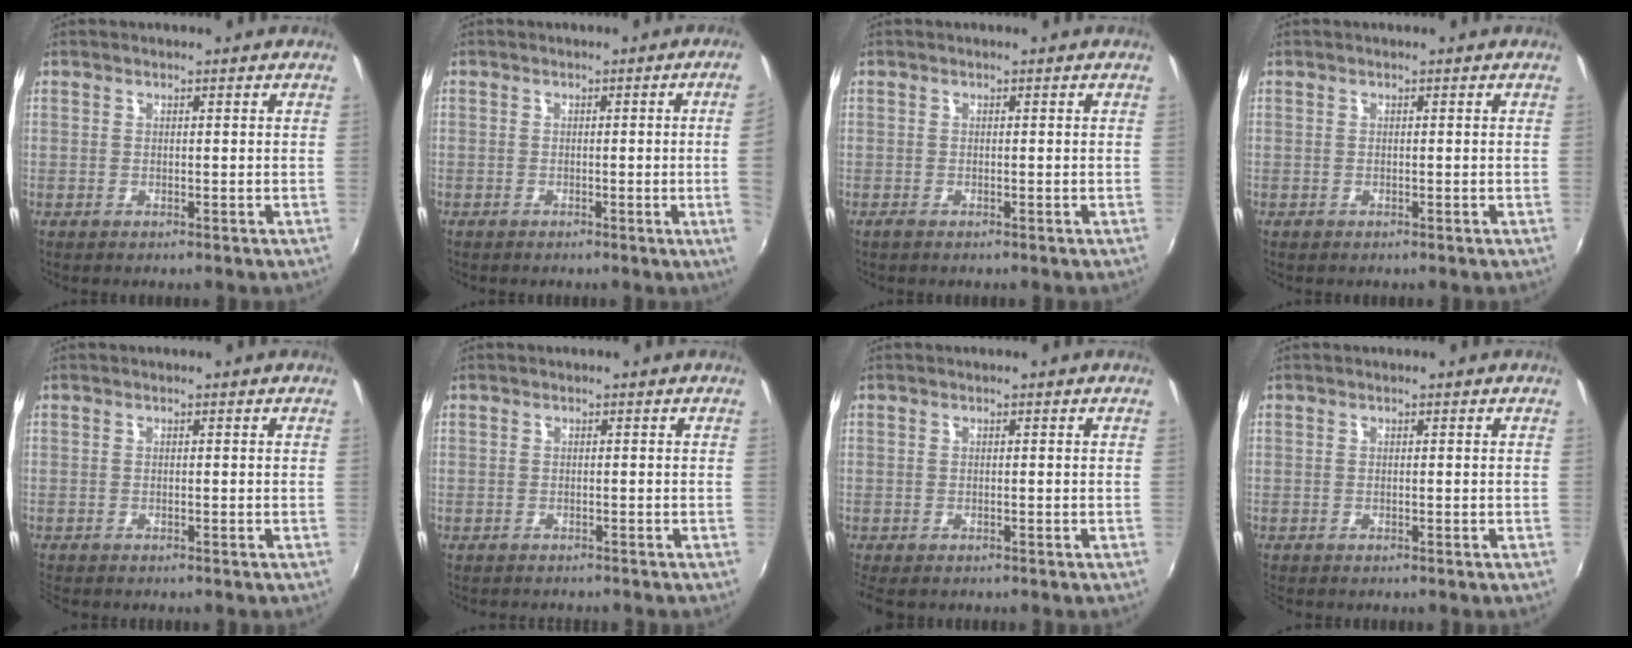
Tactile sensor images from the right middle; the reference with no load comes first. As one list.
[{"total": 4.1, "force": [0.0, -2.0, 3.6], "torque": [-0.061, -0.014, 0.004]}, {"total": 0.7, "force": [-0.6, 0.1, 0.4], "torque": [-0.008, -0.001, -0.010]}, {"total": 0.5, "force": [-0.4, 0.2, 0.1], "torque": [-0.004, -0.002, -0.005]}, {"total": 1.7, "force": [-1.6, 0.4, 0.4], "torque": [-0.011, -0.009, -0.027]}, {"total": 3.1, "force": [-2.9, 0.4, 1.0], "torque": [-0.030, -0.017, -0.042]}, {"total": 3.3, "force": [-2.5, 1.3, 1.6], "torque": [-0.036, -0.017, -0.038]}, {"total": 0.9, "force": [-0.8, 0.2, 0.2], "torque": [-0.005, -0.002, -0.014]}]